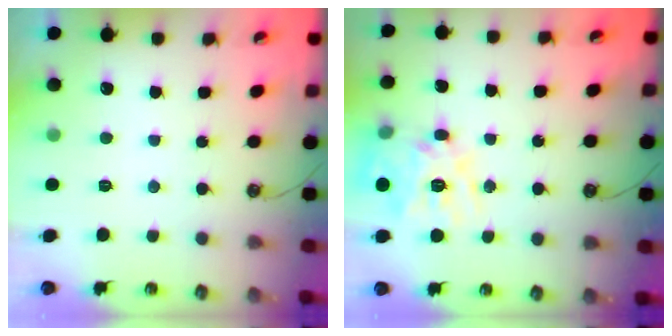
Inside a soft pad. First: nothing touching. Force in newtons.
{"total": 17.9, "press": 17.8, "slide": 2.3}